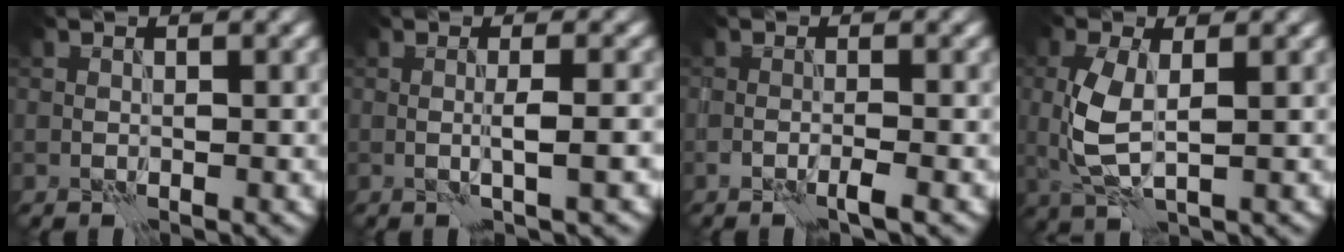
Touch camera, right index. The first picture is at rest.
{"total": 2.3, "force": [-0.2, 0.3, 2.2], "torque": [-0.035, 0.003, -0.010]}
{"total": 1.4, "force": [-0.9, 0.0, 1.1], "torque": [-0.017, 0.005, -0.020]}
{"total": 4.5, "force": [0.2, 2.0, 4.0], "torque": [-0.099, 0.002, 0.004]}